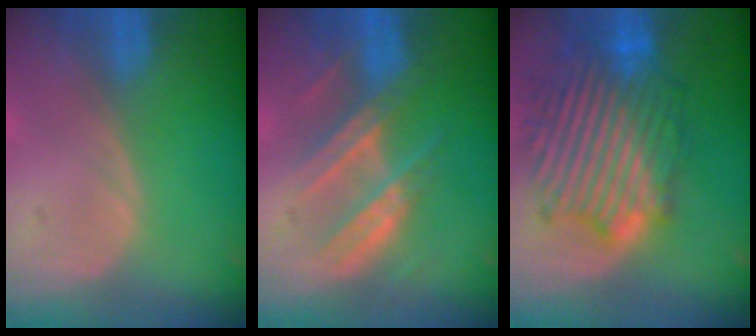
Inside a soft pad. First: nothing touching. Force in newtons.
{"total": 7.7, "press": 7.2, "slide": 2.5}
{"total": 13.2, "press": 13.2, "slide": 1.0}